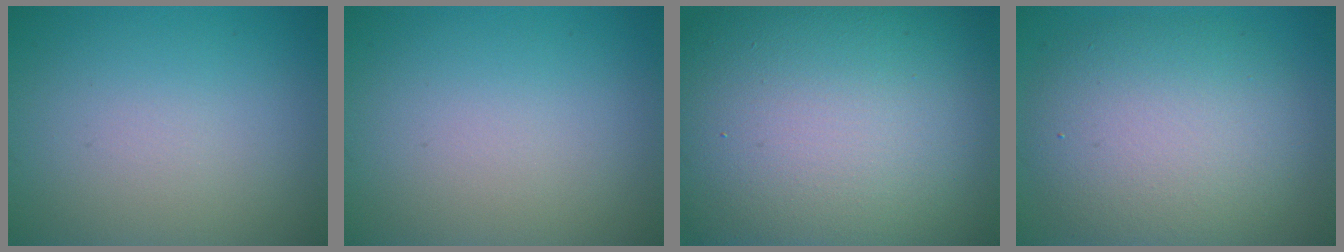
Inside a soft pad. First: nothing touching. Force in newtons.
{"total": 0.0}
{"total": 21.2, "press": 21.1, "slide": 1.4}
{"total": 8.5, "press": 8.4, "slide": 0.9}